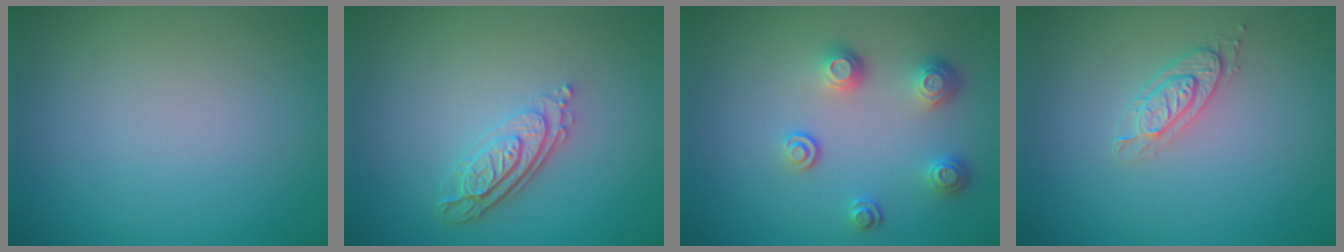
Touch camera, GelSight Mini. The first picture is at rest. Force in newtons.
{"total": 3.7, "press": 2.7, "slide": 2.5}
{"total": 3.3, "press": 2.6, "slide": 2.0}
{"total": 2.1, "press": 1.9, "slide": 0.8}